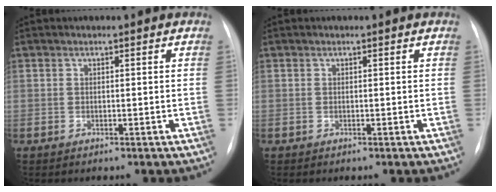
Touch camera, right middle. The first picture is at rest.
{"total": 0.0}